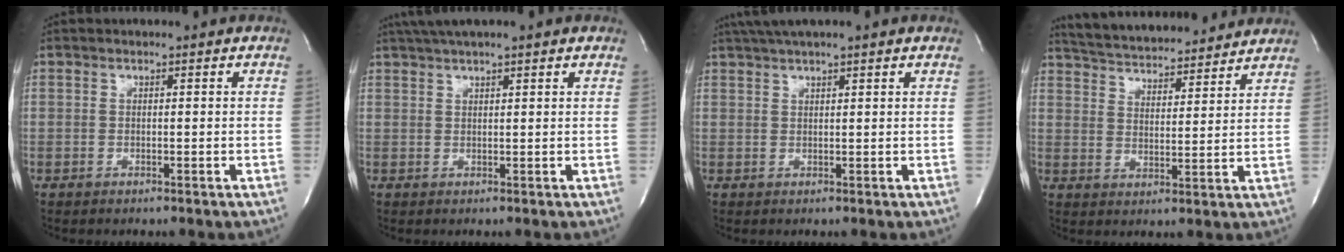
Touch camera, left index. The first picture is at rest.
{"total": 7.4, "force": [5.9, 0.5, 4.5], "torque": [-0.078, 0.039, 0.087]}
{"total": 7.3, "force": [5.8, 0.4, 4.4], "torque": [-0.077, 0.040, 0.087]}
{"total": 17.6, "force": [16.4, 3.1, 5.7], "torque": [-0.098, 0.022, 0.241]}